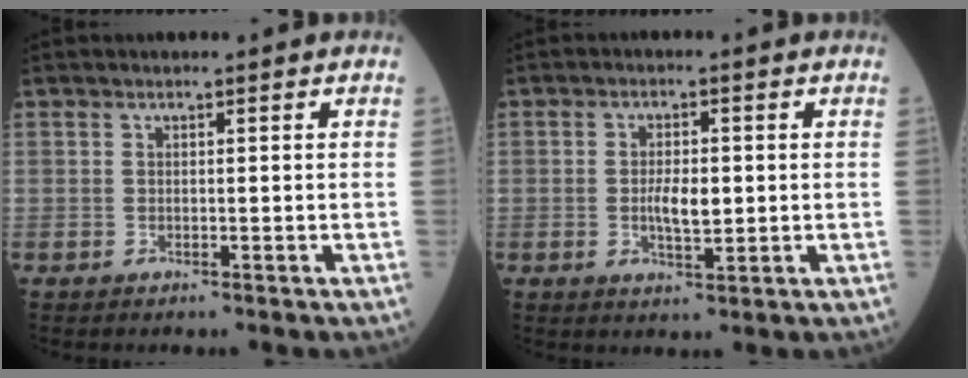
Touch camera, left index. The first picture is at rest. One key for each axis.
{"total": 4.2, "fx": -0.1, "fy": 1.5, "fz": 4.0, "tx": -0.077, "ty": -0.004, "tz": -0.001}